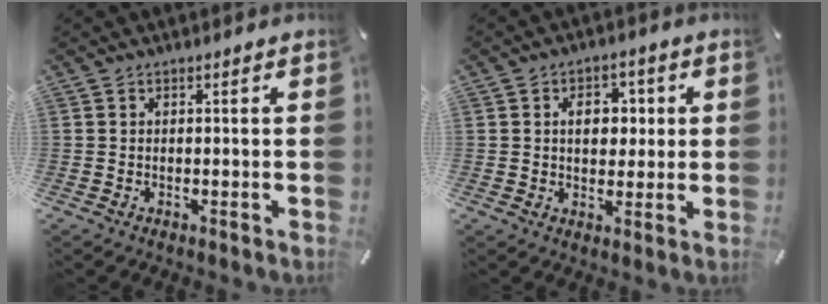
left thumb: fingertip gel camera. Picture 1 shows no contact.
{"total": 7.3, "force": [1.1, 5.5, 4.7], "torque": [-0.054, -0.004, 0.009]}